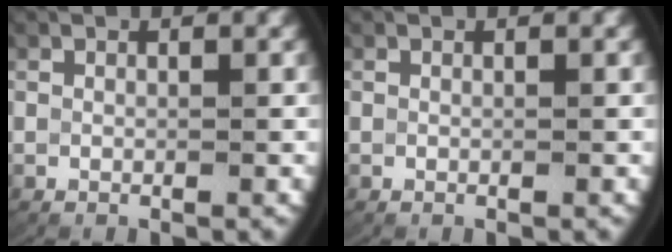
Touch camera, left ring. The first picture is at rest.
{"total": 0.0}